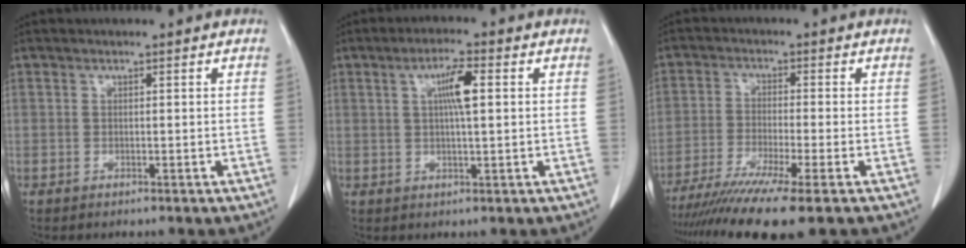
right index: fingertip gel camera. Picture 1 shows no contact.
{"total": 5.1, "force": [1.2, 0.5, 4.9], "torque": [-0.089, 0.005, 0.020]}
{"total": 11.3, "force": [-8.4, -0.9, 7.4], "torque": [-0.117, -0.026, -0.134]}